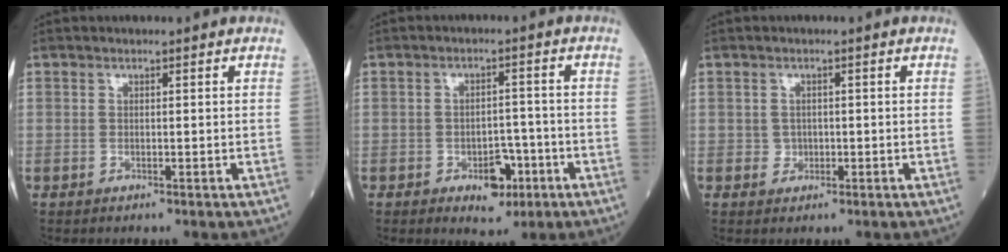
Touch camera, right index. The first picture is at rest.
{"total": 5.2, "force": [-2.5, 3.0, 3.5], "torque": [-0.043, 0.005, -0.030]}
{"total": 1.3, "force": [-0.3, 1.3, 0.3], "torque": [-0.003, 0.005, -0.003]}